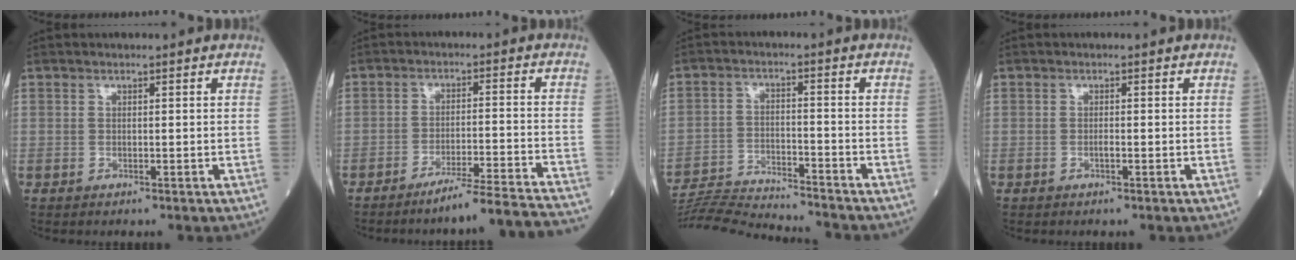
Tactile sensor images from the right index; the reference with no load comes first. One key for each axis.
{"total": 14.6, "fx": -13.4, "fy": -2.3, "fz": 5.4, "tx": -0.049, "ty": -0.014, "tz": -0.192}
{"total": 15.5, "fx": -15.0, "fy": -0.8, "fz": 3.8, "tx": -0.063, "ty": -0.008, "tz": -0.238}
{"total": 0.8, "fx": -0.3, "fy": 0.1, "fz": 0.7, "tx": -0.017, "ty": 0.000, "tz": -0.005}